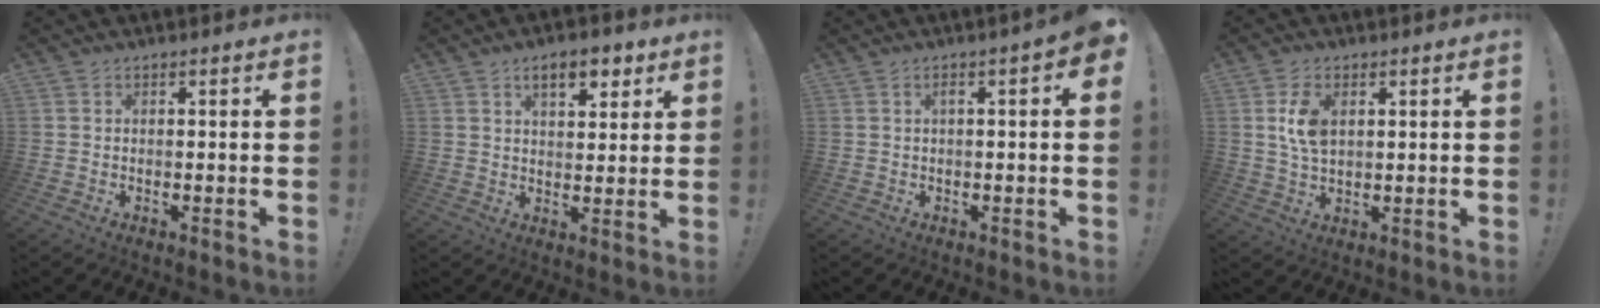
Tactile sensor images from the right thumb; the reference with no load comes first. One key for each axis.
{"total": 8.0, "fx": 4.5, "fy": 3.7, "fz": 5.4, "tx": -0.067, "ty": -0.014, "tz": 0.075}
{"total": 2.7, "fx": 0.2, "fy": 0.0, "fz": 2.7, "tx": -0.049, "ty": -0.001, "tz": 0.000}
{"total": 7.8, "fx": 2.4, "fy": 4.8, "fz": 5.7, "tx": -0.102, "ty": -0.006, "tz": 0.040}